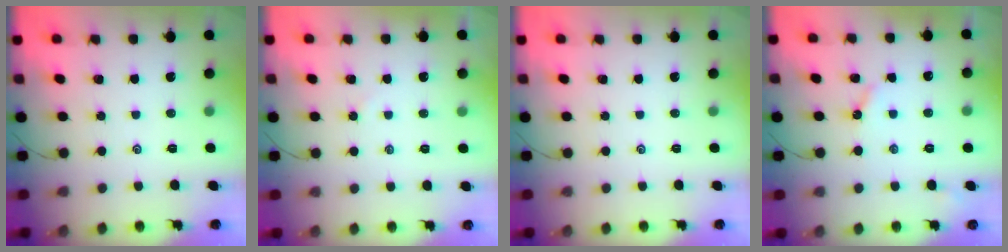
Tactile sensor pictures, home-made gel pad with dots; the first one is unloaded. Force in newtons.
{"total": 2.4, "press": 2.4, "slide": 0.3}
{"total": 0.0}
{"total": 3.4, "press": 3.4, "slide": 0.5}